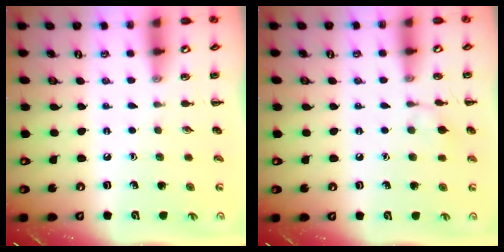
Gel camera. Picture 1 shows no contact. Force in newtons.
{"total": 6.6, "press": 6.4, "slide": 1.7}